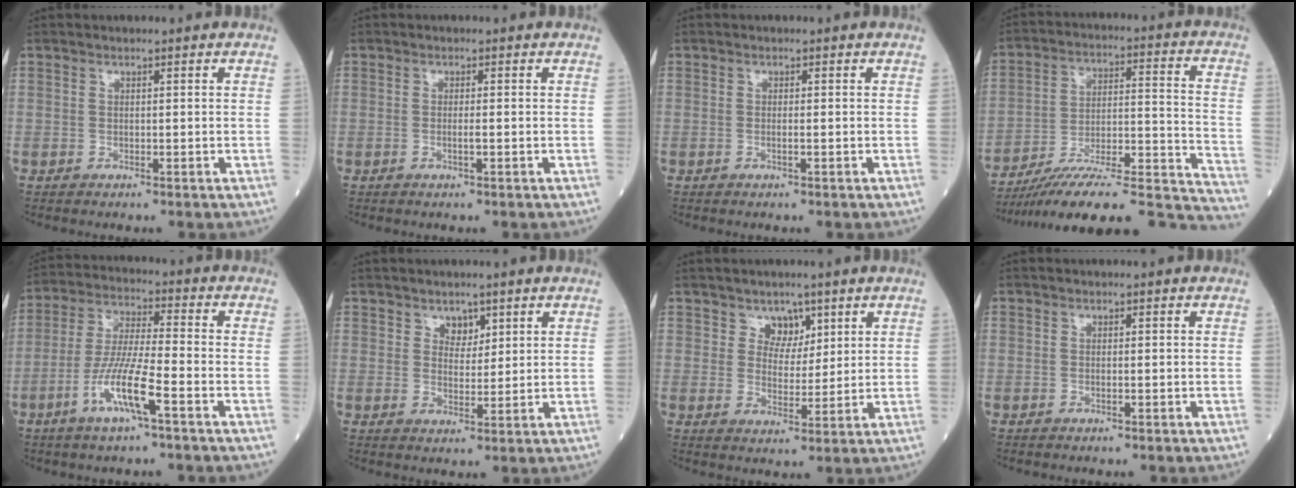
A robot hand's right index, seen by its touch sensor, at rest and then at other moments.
{"total": 1.0, "force": [-0.3, -0.1, 1.0], "torque": [-0.023, -0.001, -0.003]}
{"total": 0.6, "force": [-0.2, -0.1, 0.6], "torque": [-0.014, 0.001, -0.002]}
{"total": 25.0, "force": [-23.0, 1.7, 9.7], "torque": [-0.081, 0.017, -0.337]}
{"total": 9.7, "force": [-4.3, 0.5, 8.7], "torque": [-0.178, -0.006, -0.084]}
{"total": 2.8, "force": [1.9, 1.7, 1.2], "torque": [-0.016, -0.001, 0.035]}
{"total": 3.9, "force": [2.6, 2.7, 1.2], "torque": [-0.010, -0.001, 0.046]}
{"total": 0.0}